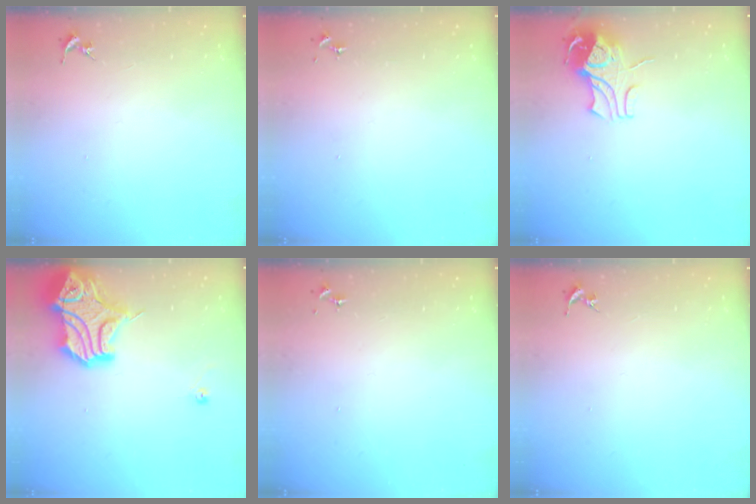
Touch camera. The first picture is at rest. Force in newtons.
{"total": 0.0}
{"total": 9.3, "press": 9.3, "slide": 1.2}
{"total": 17.4, "press": 17.2, "slide": 2.4}
{"total": 0.0}
{"total": 0.0}